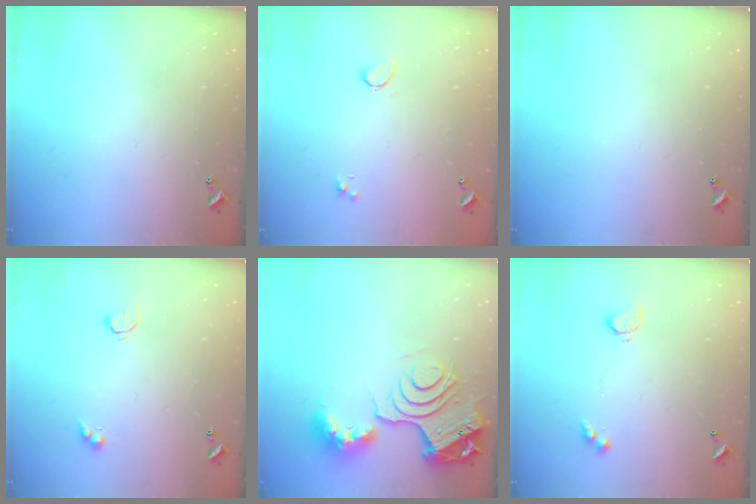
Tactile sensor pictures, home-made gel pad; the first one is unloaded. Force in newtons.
{"total": 0.6, "press": 0.4, "slide": 0.5}
{"total": 0.0}
{"total": 4.5, "press": 4.5, "slide": 0.8}
{"total": 14.1, "press": 14.0, "slide": 1.8}
{"total": 3.7, "press": 3.6, "slide": 0.6}